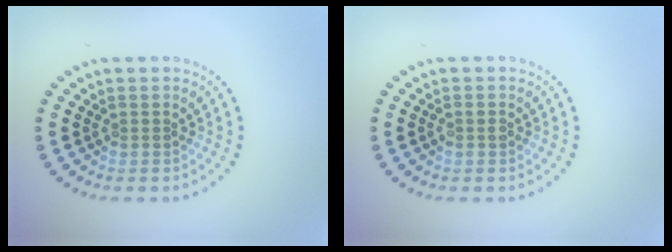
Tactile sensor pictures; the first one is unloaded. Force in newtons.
{"total": 0.9, "press": 0.9, "slide": 0.2}